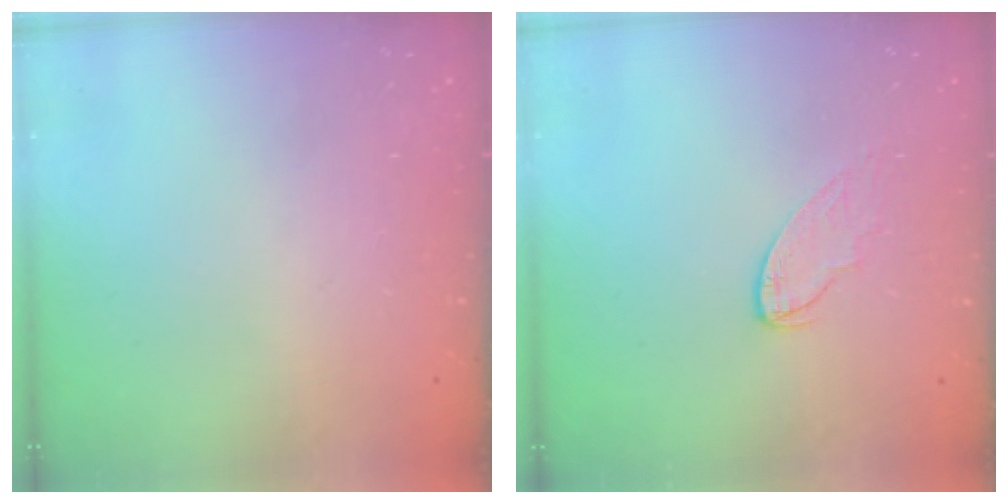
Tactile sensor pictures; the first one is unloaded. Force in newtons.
{"total": 5.6, "press": 5.6, "slide": 0.1}